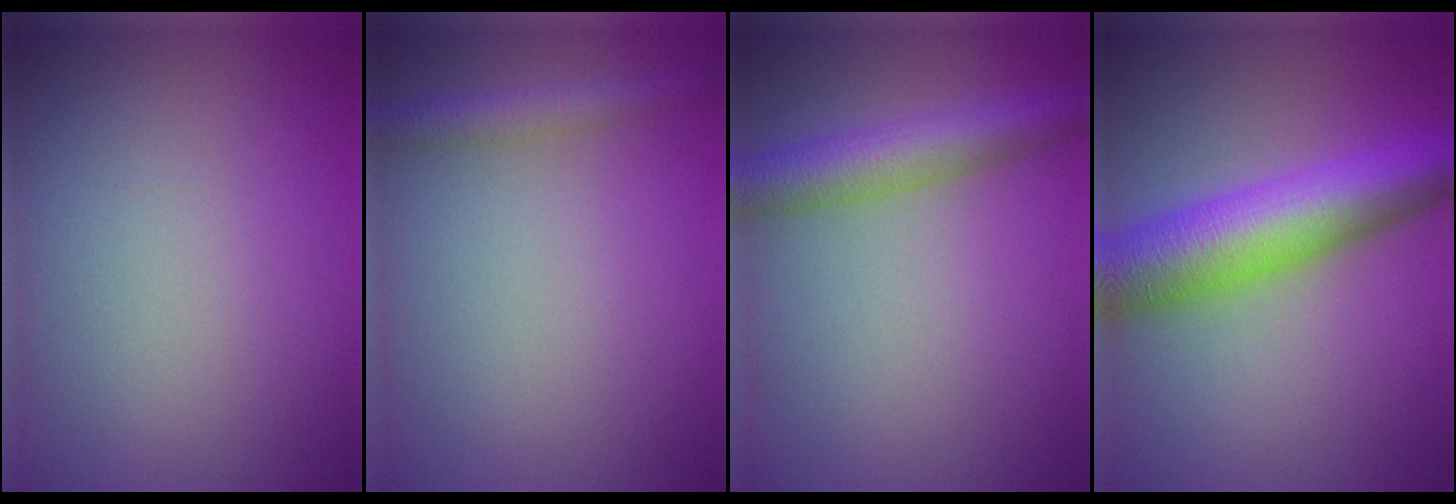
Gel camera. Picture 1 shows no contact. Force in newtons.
{"total": 2.6, "press": 2.6, "slide": 0.1}
{"total": 5.2, "press": 5.2, "slide": 0.1}
{"total": 9.4, "press": 9.4, "slide": 0.2}